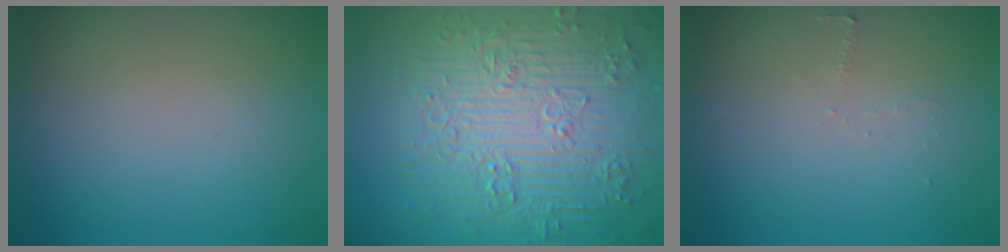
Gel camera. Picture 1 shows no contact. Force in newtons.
{"total": 9.3, "press": 6.9, "slide": 6.2}
{"total": 0.9, "press": 0.8, "slide": 0.3}